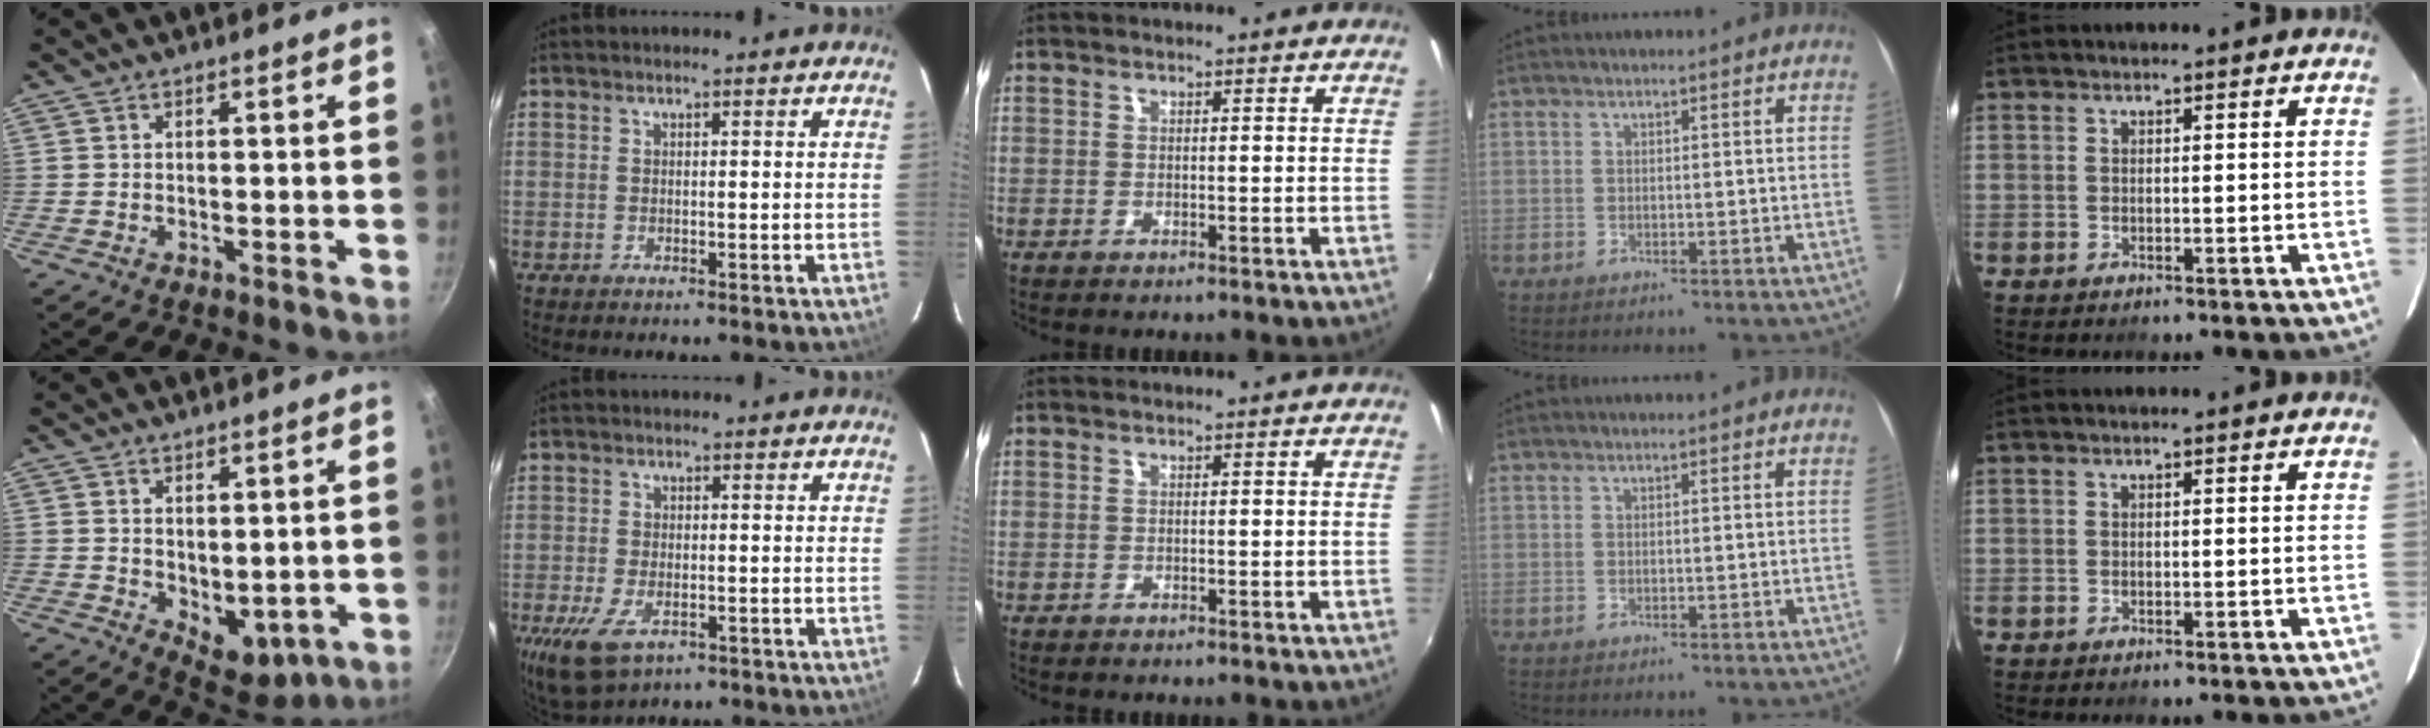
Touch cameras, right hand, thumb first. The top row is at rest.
{"thumb": {"total": 6.9, "force": [0.8, 4.3, 5.3], "torque": [-0.054, -0.023, 0.029]}, "index": {"total": 8.6, "force": [-4.0, 4.5, 6.1], "torque": [-0.141, -0.027, -0.070]}}